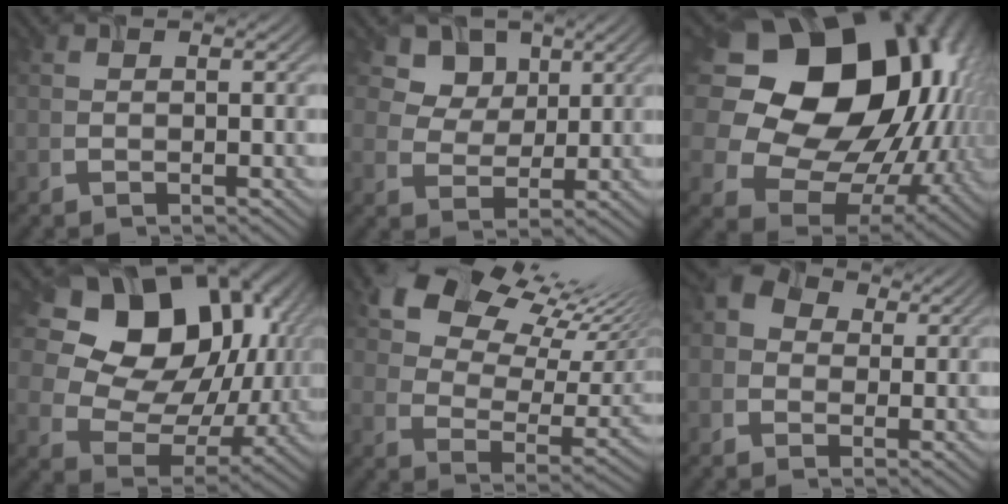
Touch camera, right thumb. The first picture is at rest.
{"total": 5.5, "force": [3.3, 4.1, 1.5], "torque": [-0.042, -0.029, 0.081]}
{"total": 21.7, "force": [4.1, 17.3, 12.4], "torque": [-0.281, -0.011, 0.115]}
{"total": 16.6, "force": [5.3, 13.0, 8.8], "torque": [-0.156, 0.011, 0.111]}
{"total": 16.4, "force": [11.0, 8.4, 8.8], "torque": [-0.186, 0.031, 0.170]}
{"total": 3.1, "force": [0.2, 3.0, 0.8], "torque": [-0.015, 0.003, -0.002]}